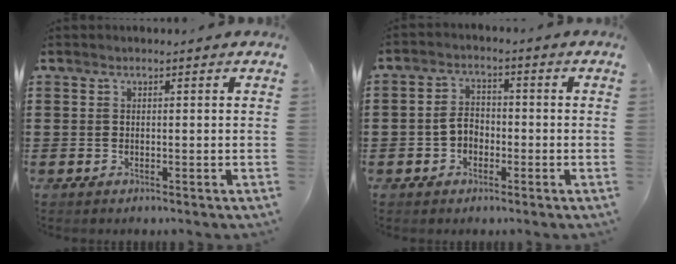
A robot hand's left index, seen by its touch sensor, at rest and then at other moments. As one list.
[{"total": 3.6, "force": [-1.1, 2.6, 2.2], "torque": [-0.053, 0.004, -0.026]}]